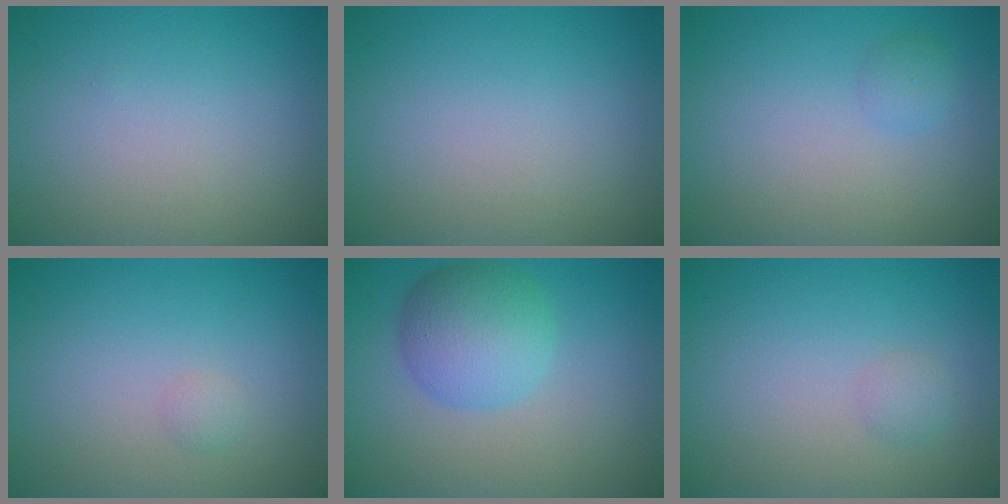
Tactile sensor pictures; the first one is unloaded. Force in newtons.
{"total": 0.0}
{"total": 0.8, "press": 0.8, "slide": 0.0}
{"total": 0.7, "press": 0.7, "slide": 0.0}
{"total": 5.2, "press": 5.2, "slide": 0.1}
{"total": 1.0, "press": 1.0, "slide": 0.0}